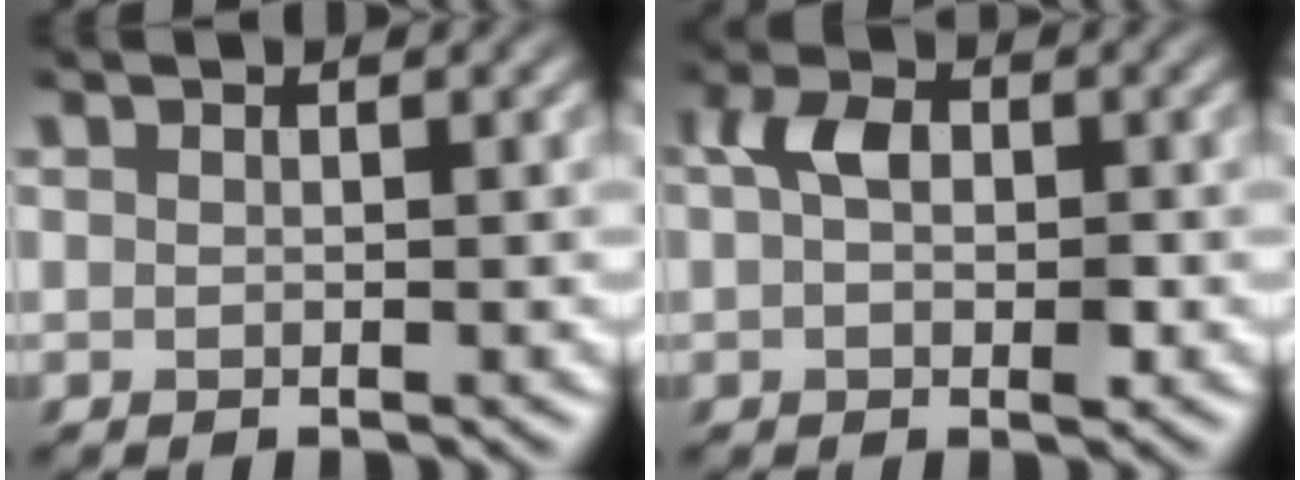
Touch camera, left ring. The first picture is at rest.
{"total": 3.6, "force": [-0.2, 2.4, 2.7], "torque": [-0.049, 0.002, -0.016]}